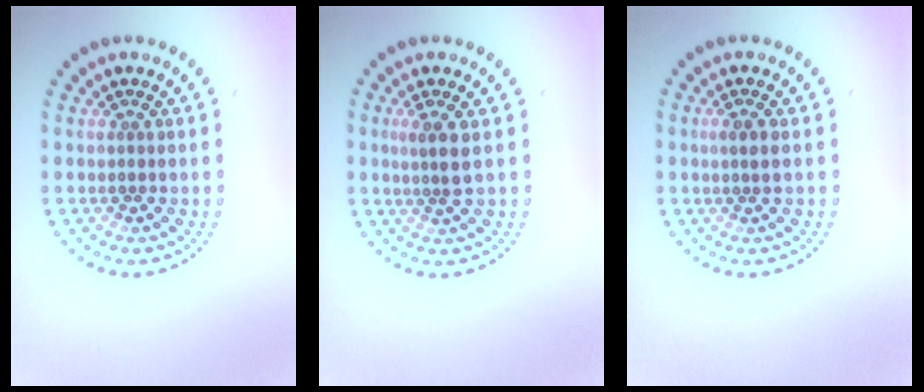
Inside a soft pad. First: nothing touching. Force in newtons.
{"total": 2.1, "press": 1.6, "slide": 1.3}
{"total": 1.1, "press": 0.9, "slide": 0.6}